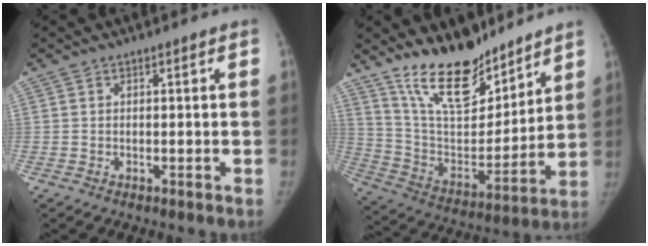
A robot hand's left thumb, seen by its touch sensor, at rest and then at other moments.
{"total": 19.2, "force": [14.7, 7.6, 9.7], "torque": [-0.121, -0.096, 0.265]}